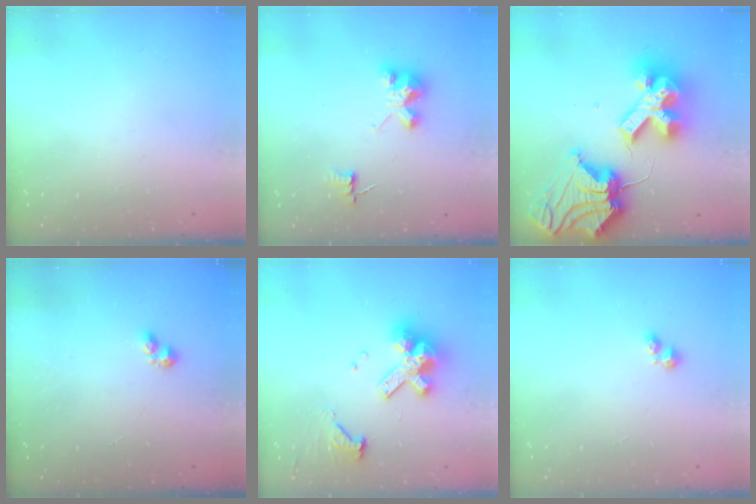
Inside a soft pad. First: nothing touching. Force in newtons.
{"total": 4.6, "press": 4.6, "slide": 0.3}
{"total": 24.9, "press": 24.7, "slide": 3.0}
{"total": 3.4, "press": 3.3, "slide": 0.5}
{"total": 14.4, "press": 14.4, "slide": 1.3}
{"total": 2.5, "press": 2.5, "slide": 0.4}